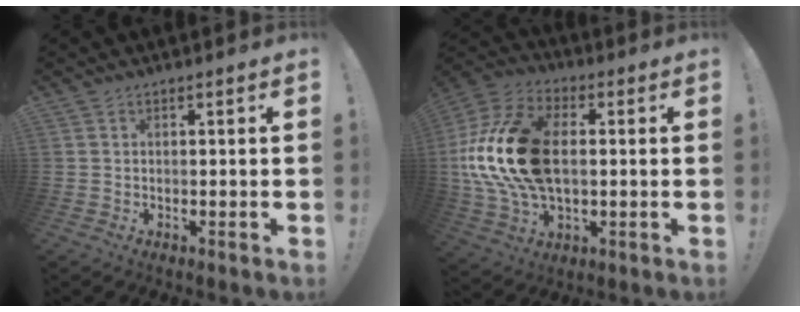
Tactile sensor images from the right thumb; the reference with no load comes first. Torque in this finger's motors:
{"motor_torque": [2.33, 2.35, 2.66, -0.11, 0.52]}